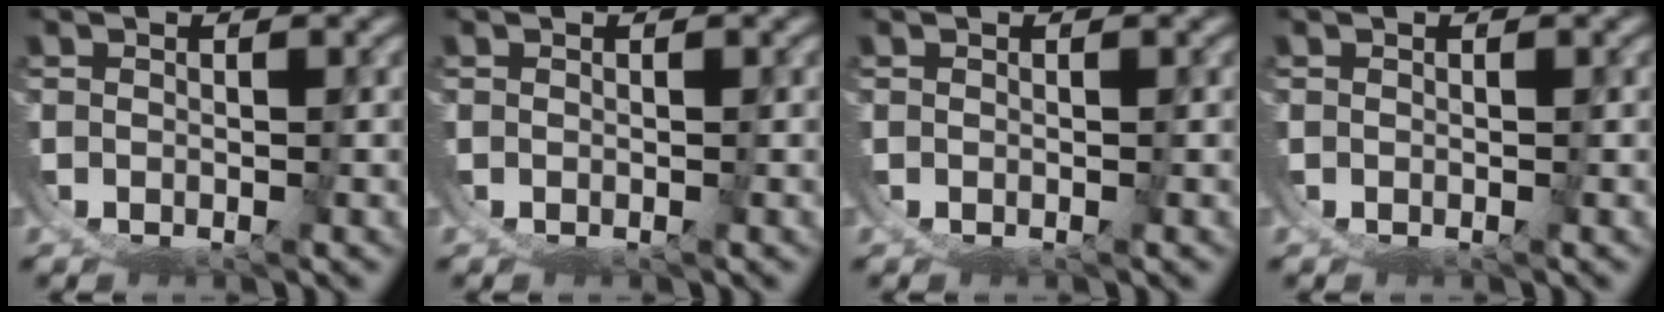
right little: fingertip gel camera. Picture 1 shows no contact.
{"total": 0.0}
{"total": 0.0}
{"total": 0.0}